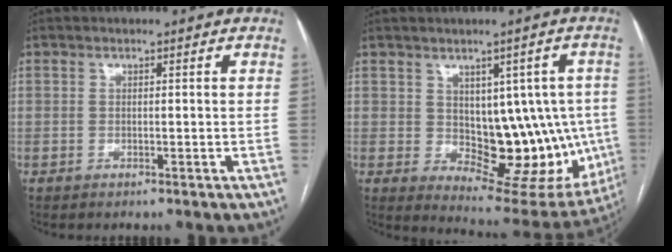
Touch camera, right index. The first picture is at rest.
{"total": 15.0, "force": [-0.7, 8.0, 12.7], "torque": [-0.143, 0.009, 0.017]}